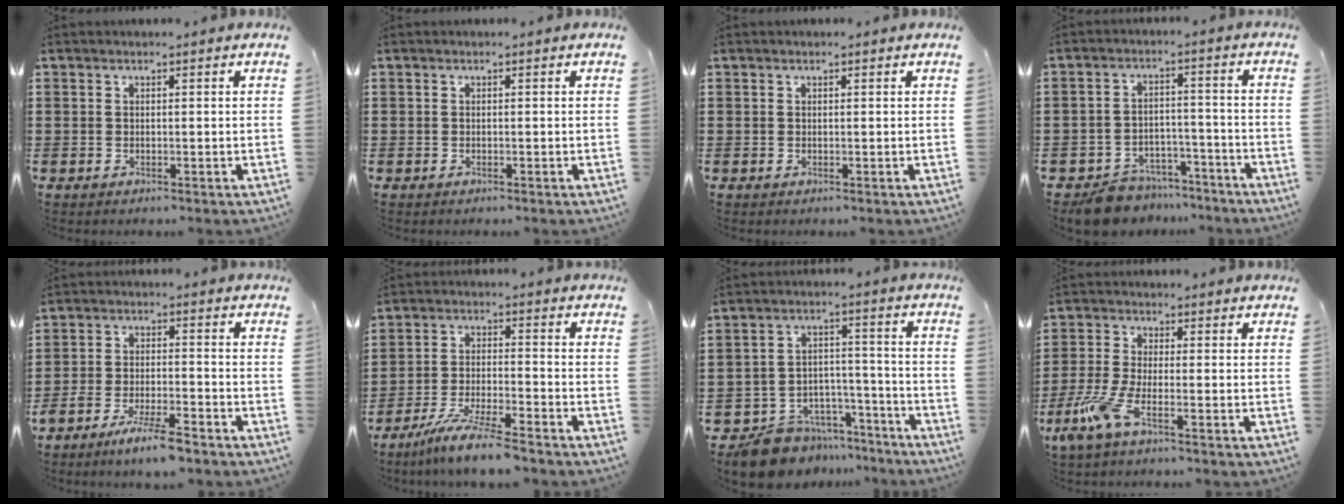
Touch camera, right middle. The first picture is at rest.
{"total": 0.0}
{"total": 0.0}
{"total": 6.3, "force": [-6.0, 1.7, 0.6], "torque": [-0.014, 0.021, -0.121]}
{"total": 6.1, "force": [-5.0, 0.7, 3.3], "torque": [-0.071, -0.007, -0.094]}
{"total": 7.5, "force": [-6.6, -0.2, 3.6], "torque": [-0.078, -0.014, -0.127]}
{"total": 8.5, "force": [-8.0, 2.7, 0.9], "torque": [-0.024, 0.030, -0.157]}
{"total": 5.8, "force": [-3.2, 1.2, 4.7], "torque": [-0.128, -0.022, -0.067]}